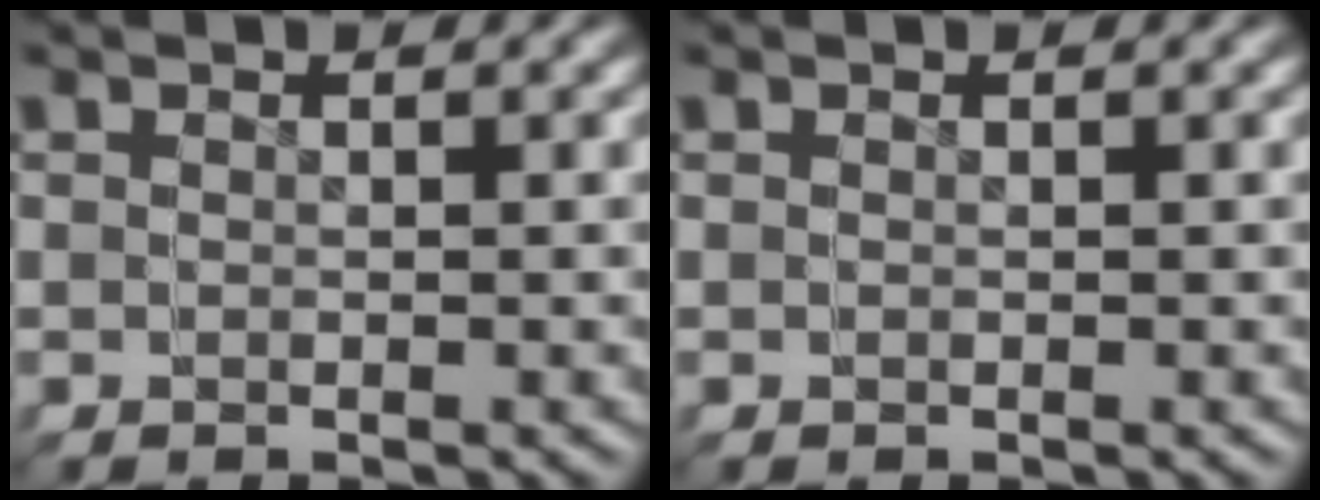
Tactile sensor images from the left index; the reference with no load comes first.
{"total": 0.0}